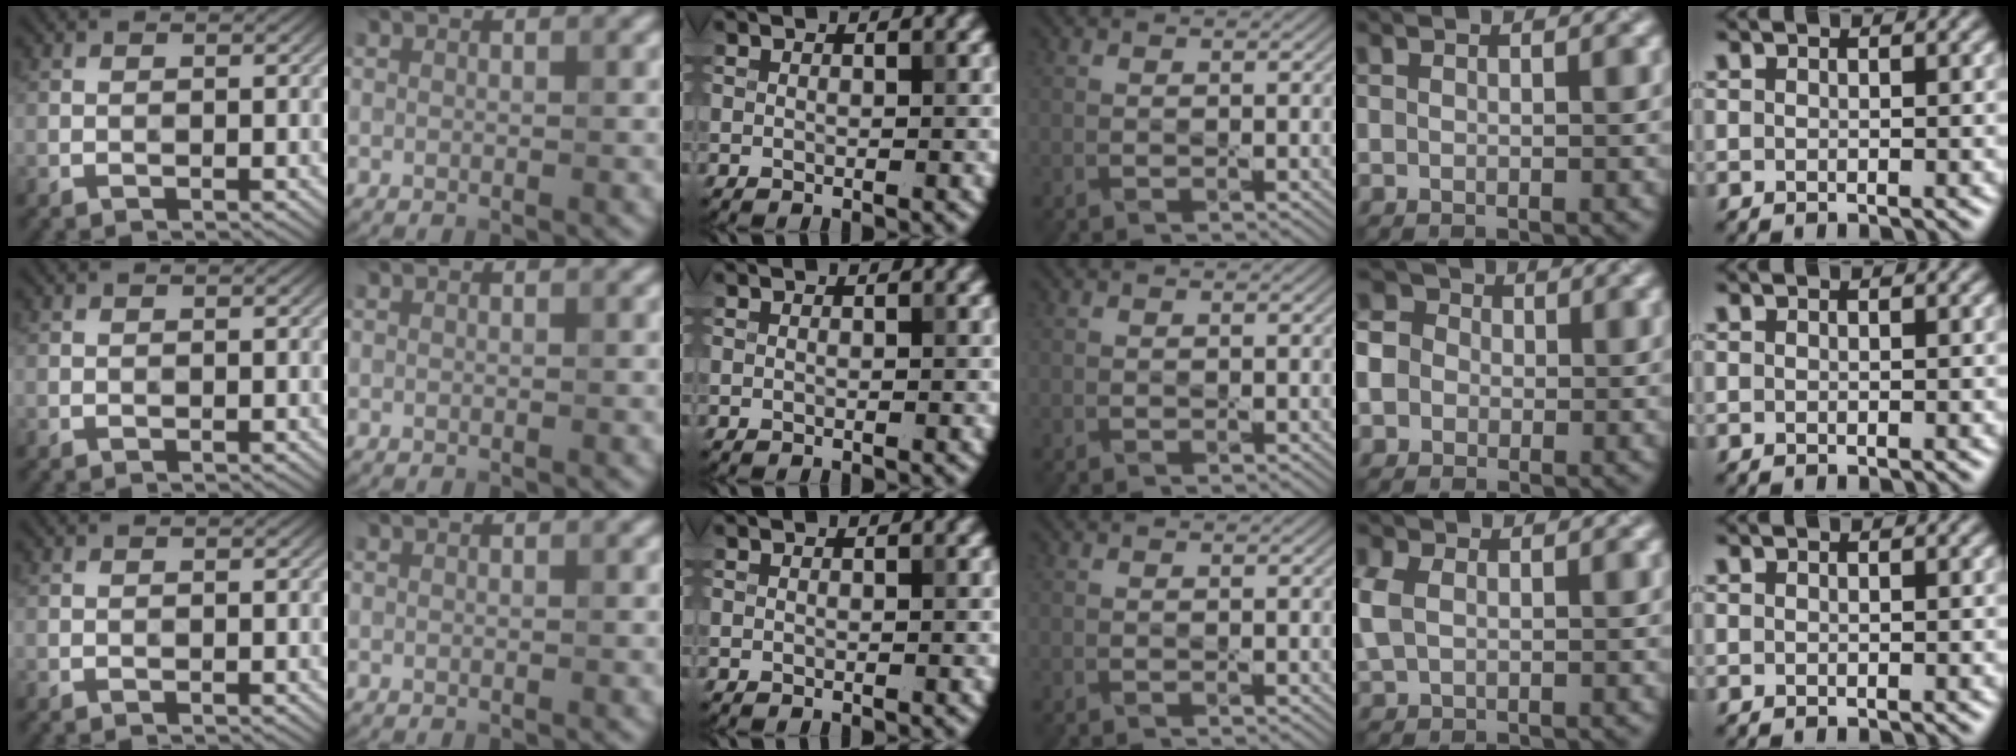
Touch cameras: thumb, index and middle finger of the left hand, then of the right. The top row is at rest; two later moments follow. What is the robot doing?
{"motion": "press", "object": "toy piano key"}